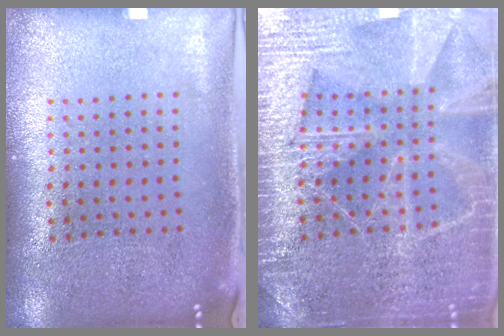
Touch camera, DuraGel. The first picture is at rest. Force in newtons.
{"total": 6.5, "press": 6.4, "slide": 0.7}